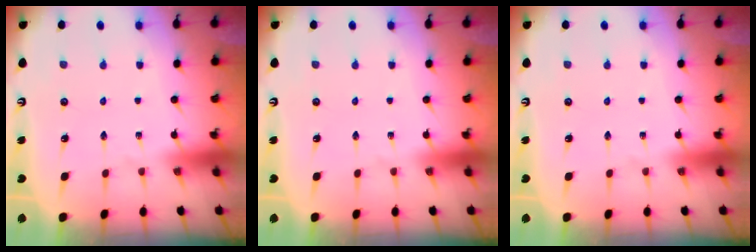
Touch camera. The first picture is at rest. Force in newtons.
{"total": 0.0}
{"total": 0.0}